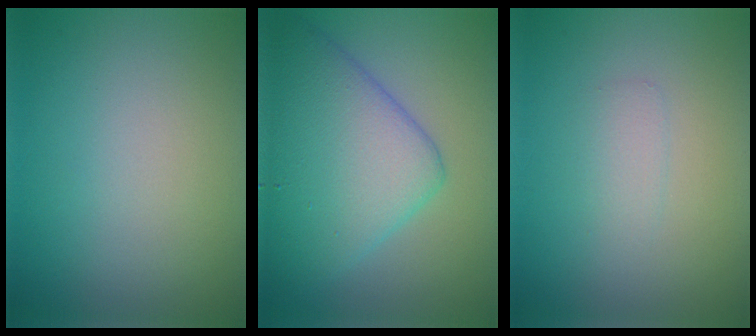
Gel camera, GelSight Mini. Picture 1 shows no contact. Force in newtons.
{"total": 8.4, "press": 8.4, "slide": 0.2}
{"total": 1.2, "press": 1.2, "slide": 0.0}